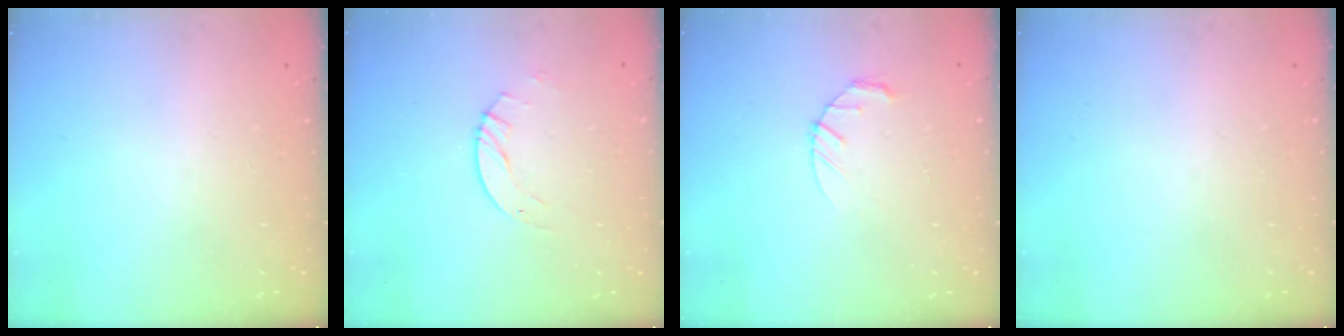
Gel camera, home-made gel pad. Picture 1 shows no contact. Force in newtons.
{"total": 5.0, "press": 5.0, "slide": 0.5}
{"total": 3.9, "press": 3.9, "slide": 0.5}
{"total": 0.0}